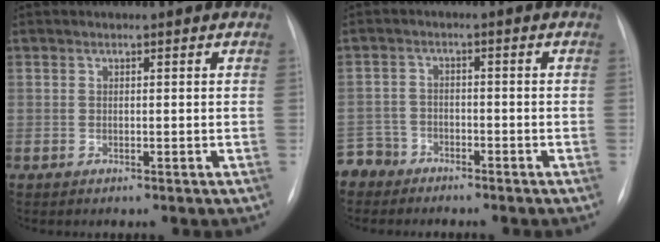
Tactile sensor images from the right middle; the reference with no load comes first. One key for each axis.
{"total": 4.4, "fx": -3.7, "fy": 2.2, "fz": -0.8, "tx": 0.019, "ty": 0.001, "tz": -0.078}